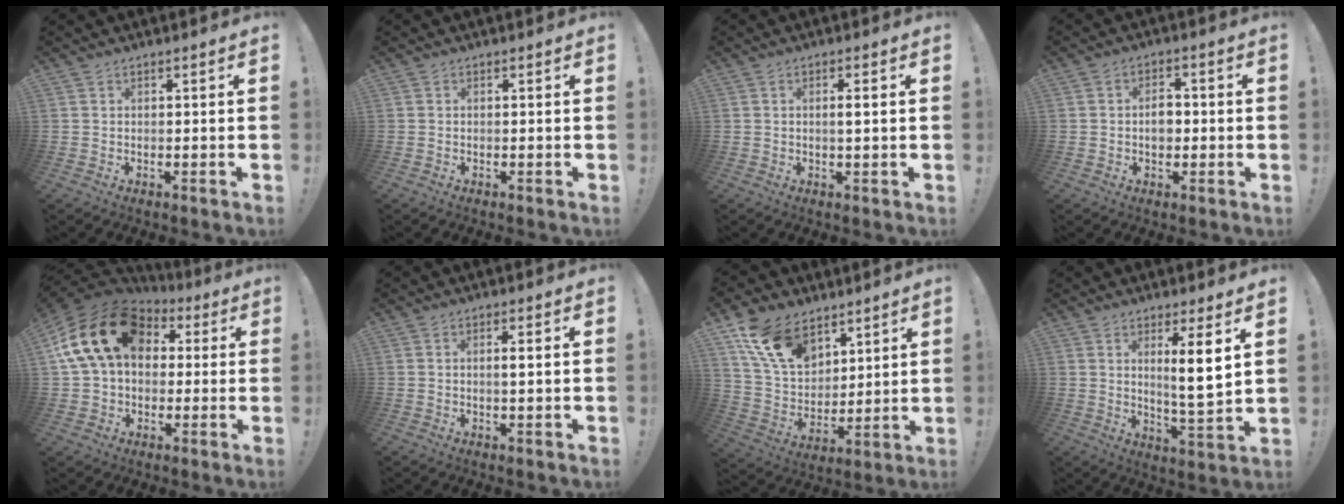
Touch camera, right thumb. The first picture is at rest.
{"total": 0.0}
{"total": 2.3, "force": [0.5, 0.1, 2.2], "torque": [-0.021, -0.008, 0.001]}
{"total": 5.1, "force": [-0.4, 3.7, 3.4], "torque": [-0.051, 0.005, -0.013]}
{"total": 21.7, "force": [5.7, 14.8, 14.9], "torque": [-0.257, -0.007, 0.105]}
{"total": 2.0, "force": [0.5, 0.0, 1.9], "torque": [-0.023, -0.005, 0.002]}
{"total": 16.3, "force": [9.9, 10.1, 7.9], "torque": [-0.156, -0.046, 0.195]}
{"total": 8.8, "force": [3.4, 0.6, 8.1], "torque": [-0.117, -0.024, 0.047]}